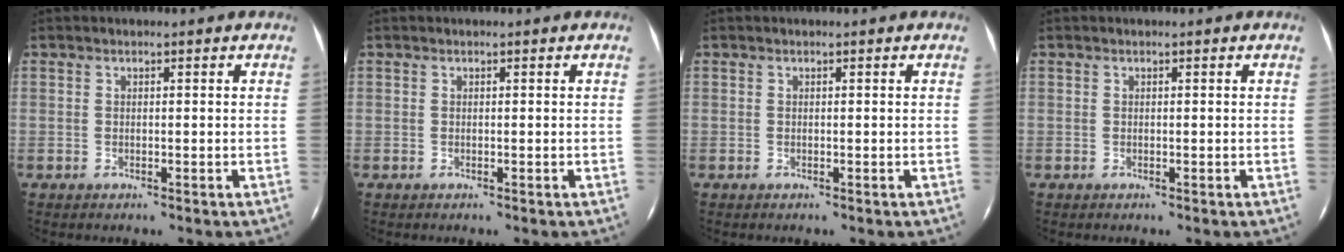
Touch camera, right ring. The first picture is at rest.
{"total": 0.0}
{"total": 0.0}
{"total": 0.0}